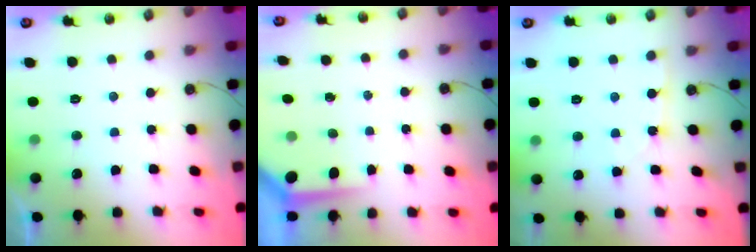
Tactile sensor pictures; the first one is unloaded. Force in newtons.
{"total": 4.0, "press": 4.0, "slide": 0.3}
{"total": 2.2, "press": 2.2, "slide": 0.2}